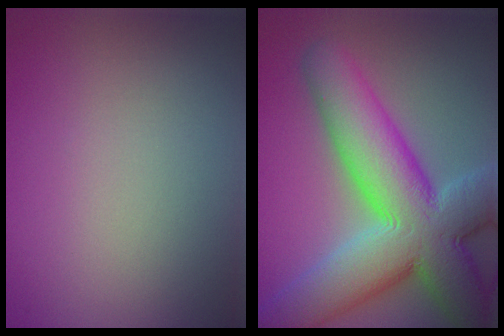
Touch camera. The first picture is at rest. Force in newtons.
{"total": 13.6, "press": 13.6, "slide": 0.8}